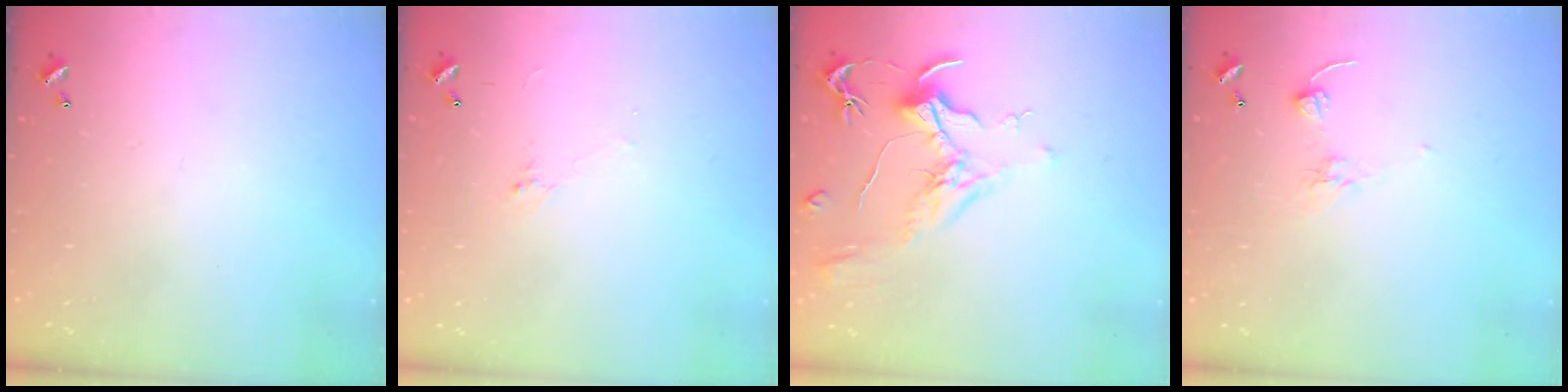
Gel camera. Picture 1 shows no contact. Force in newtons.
{"total": 0.6, "press": 0.3, "slide": 0.5}
{"total": 2.0, "press": 1.7, "slide": 0.9}
{"total": 1.7, "press": 1.5, "slide": 0.7}